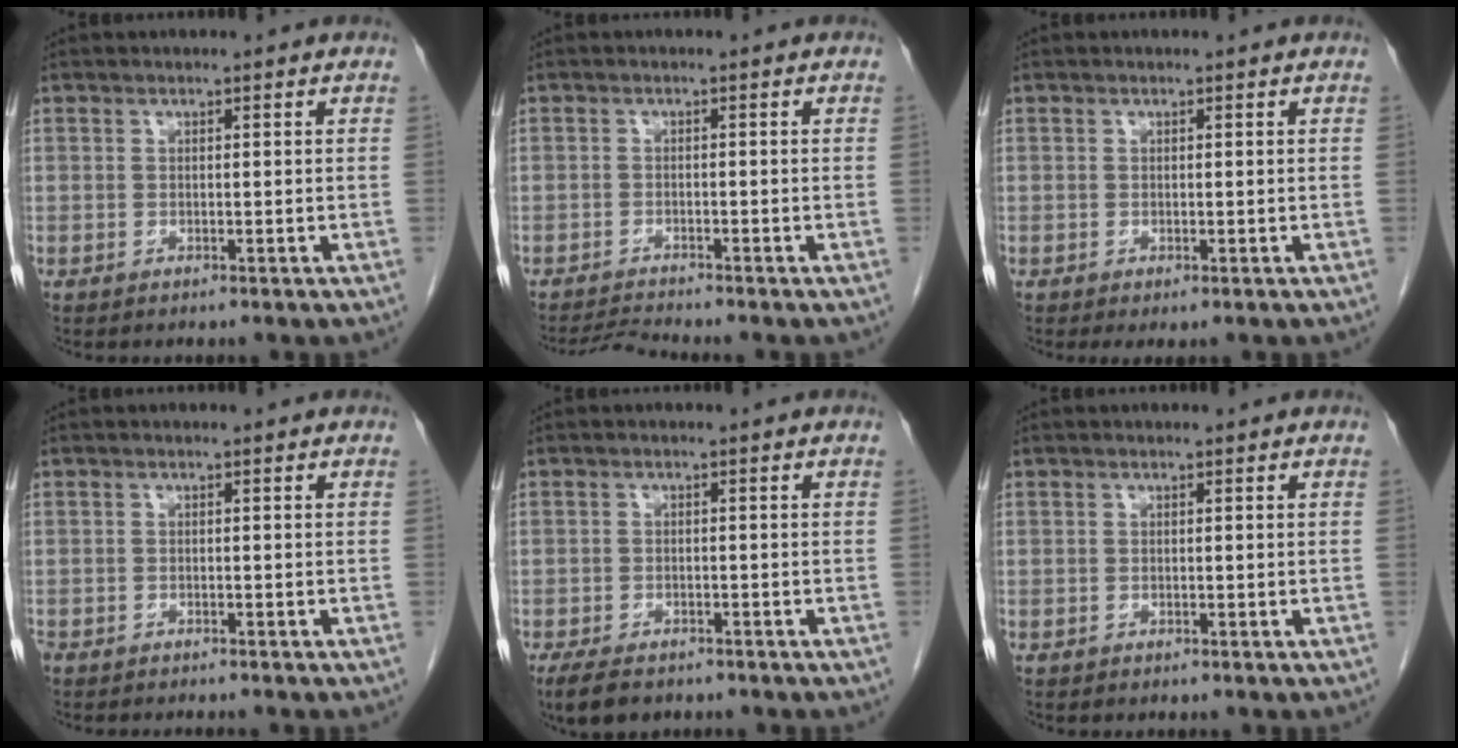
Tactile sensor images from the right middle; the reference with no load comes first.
{"total": 2.9, "force": [-2.6, -1.2, 0.1], "torque": [-0.012, -0.021, -0.049]}
{"total": 0.9, "force": [-0.4, 0.4, 0.7], "torque": [-0.013, -0.005, -0.001]}
{"total": 2.6, "force": [-2.5, 0.5, 0.8], "torque": [-0.010, -0.006, -0.037]}
{"total": 5.6, "force": [-4.3, 2.3, 2.8], "torque": [-0.048, -0.009, -0.063]}
{"total": 0.0}